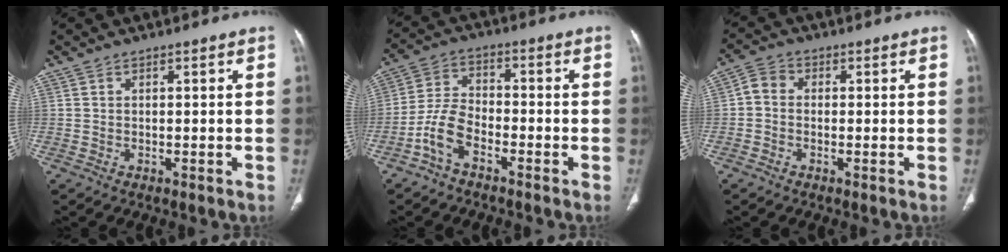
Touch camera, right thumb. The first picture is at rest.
{"total": 7.0, "force": [-3.9, 3.6, 4.5], "torque": [-0.091, 0.032, -0.085]}
{"total": 3.4, "force": [-0.4, 2.8, 2.0], "torque": [-0.026, 0.010, -0.021]}